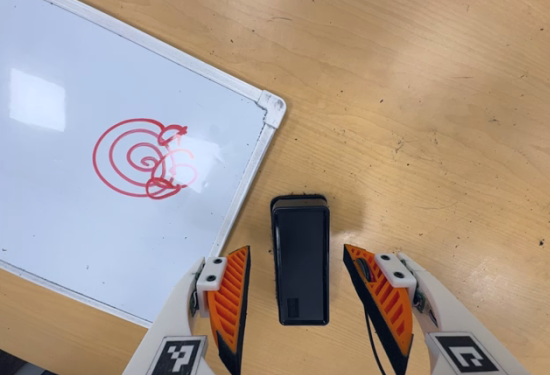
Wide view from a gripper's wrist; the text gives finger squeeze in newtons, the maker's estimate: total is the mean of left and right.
{"total": 0.0}